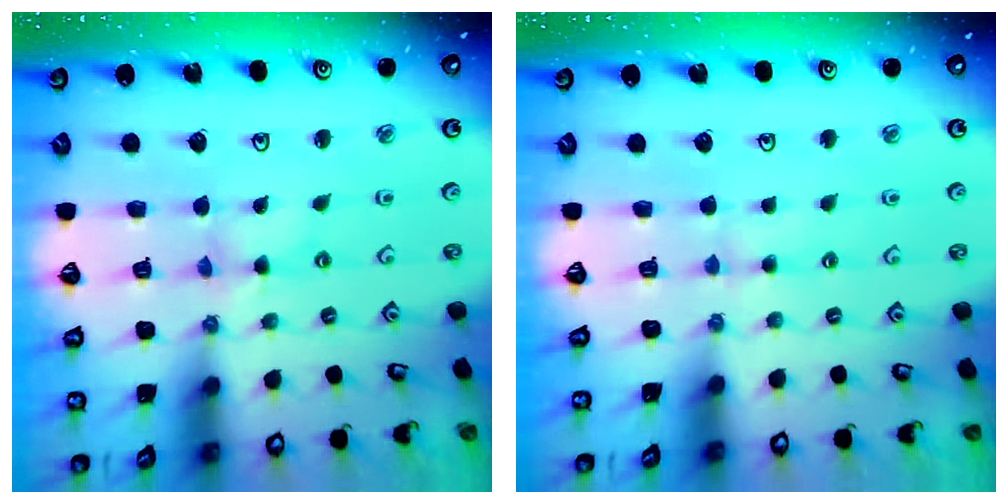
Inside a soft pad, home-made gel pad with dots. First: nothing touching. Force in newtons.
{"total": 2.2, "press": 2.2, "slide": 0.4}